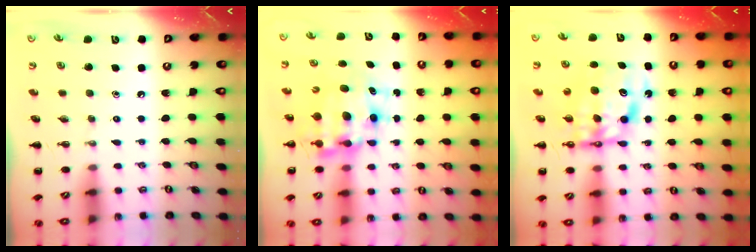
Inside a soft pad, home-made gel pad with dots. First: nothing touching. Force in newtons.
{"total": 9.4, "press": 9.0, "slide": 2.6}
{"total": 10.3, "press": 9.9, "slide": 2.8}